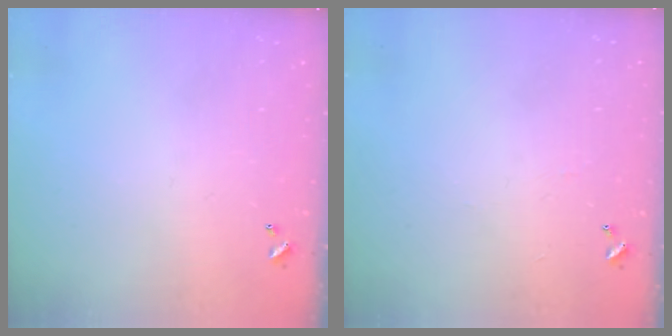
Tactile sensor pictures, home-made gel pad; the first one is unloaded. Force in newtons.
{"total": 2.2, "press": 2.2, "slide": 0.4}